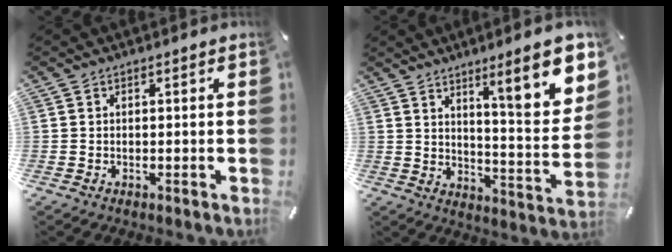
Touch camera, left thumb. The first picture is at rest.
{"total": 15.8, "force": [9.6, 3.5, 12.1], "torque": [-0.158, -0.074, 0.149]}